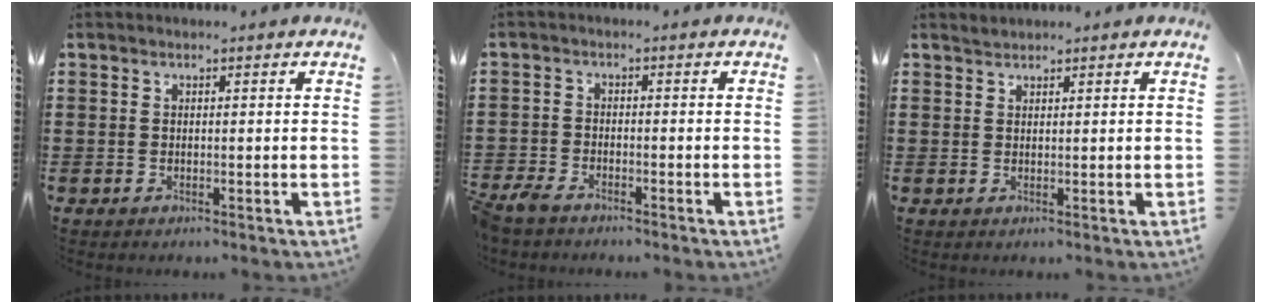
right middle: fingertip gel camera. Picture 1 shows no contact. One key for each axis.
{"total": 2.7, "fx": -2.5, "fy": 0.8, "fz": 0.7, "tx": -0.037, "ty": -0.004, "tz": -0.059}
{"total": 1.0, "fx": 1.0, "fy": 0.2, "fz": -0.3, "tx": 0.003, "ty": 0.002, "tz": 0.020}